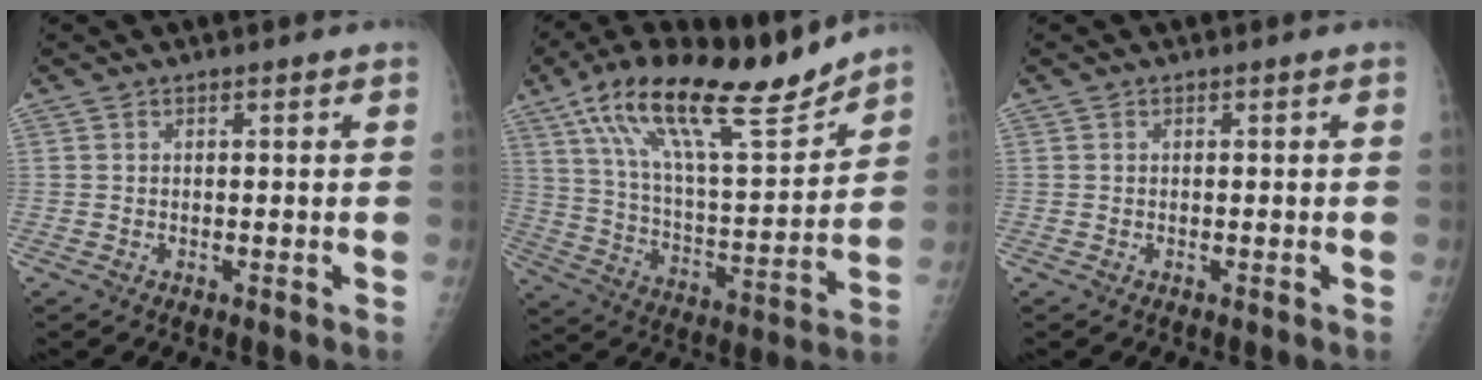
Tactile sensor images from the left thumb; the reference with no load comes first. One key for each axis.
{"total": 22.4, "fx": 15.9, "fy": 6.0, "fz": 14.5, "tx": -0.219, "ty": -0.059, "tz": 0.278}
{"total": 0.0}